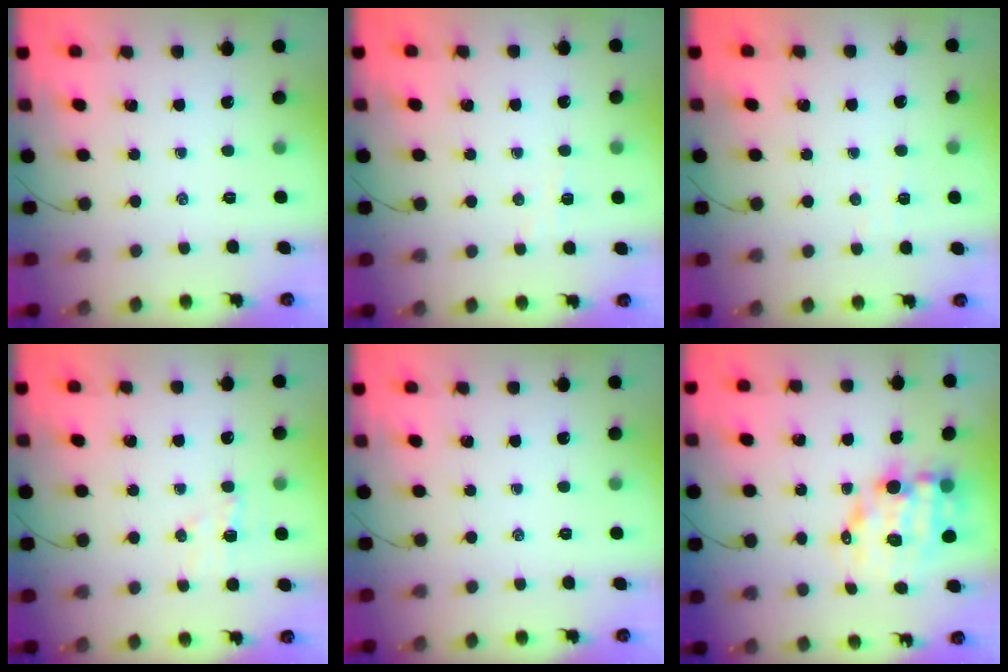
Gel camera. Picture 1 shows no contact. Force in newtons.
{"total": 3.5, "press": 3.3, "slide": 1.3}
{"total": 2.7, "press": 2.6, "slide": 0.8}
{"total": 5.5, "press": 5.4, "slide": 0.9}
{"total": 0.0}
{"total": 11.0, "press": 10.7, "slide": 2.6}